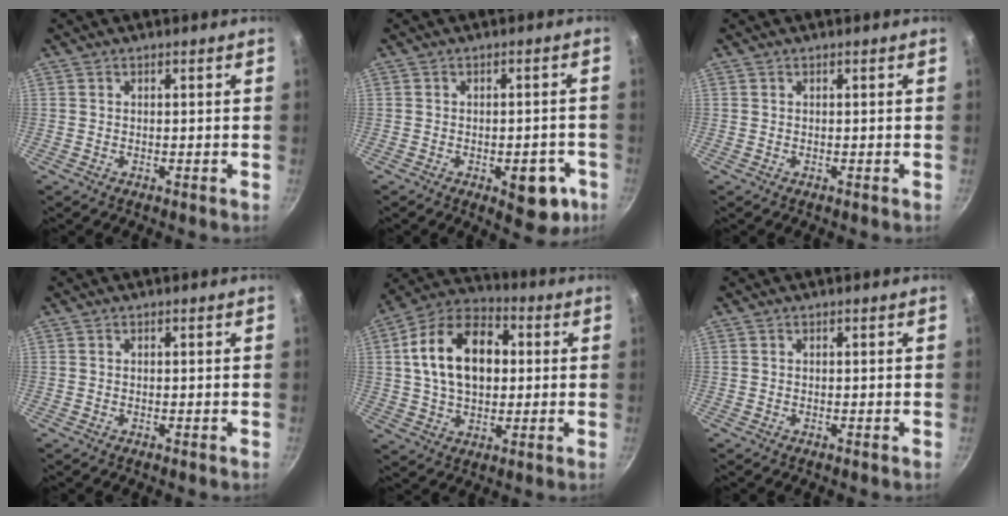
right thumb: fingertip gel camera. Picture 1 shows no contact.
{"total": 8.7, "force": [-3.3, 4.3, 6.7], "torque": [-0.046, 0.019, -0.035]}
{"total": 0.0}
{"total": 0.0}
{"total": 17.7, "force": [2.7, 11.7, 13.1], "torque": [-0.195, 0.023, 0.032]}
{"total": 0.0}